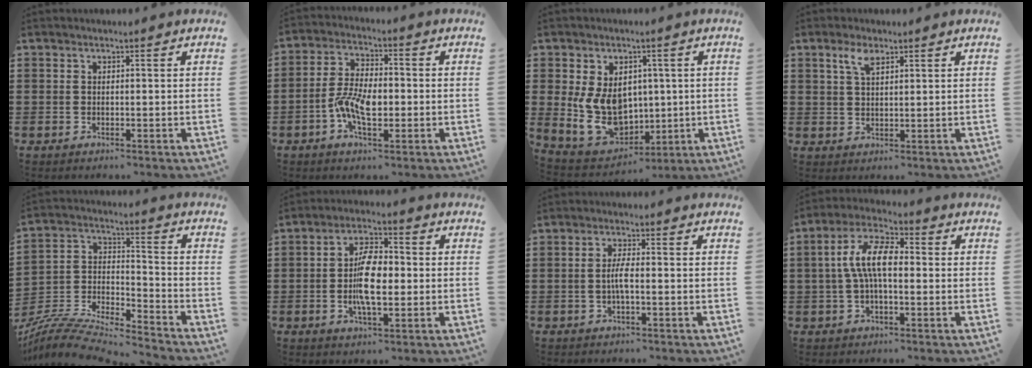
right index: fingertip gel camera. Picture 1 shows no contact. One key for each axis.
{"total": 7.0, "fx": -2.0, "fy": 3.4, "fz": 5.8, "tx": -0.135, "ty": 0.000, "tz": -0.044}
{"total": 10.3, "fx": 0.9, "fy": 8.1, "fz": 6.3, "tx": -0.143, "ty": -0.003, "tz": 0.017}
{"total": 3.4, "fx": 2.1, "fy": 1.2, "fz": 2.4, "tx": -0.055, "ty": 0.006, "tz": 0.037}
{"total": 7.6, "fx": -7.1, "fy": 1.2, "fz": 2.4, "tx": -0.060, "ty": -0.005, "tz": -0.146}
{"total": 7.9, "fx": -1.0, "fy": 3.1, "fz": 7.2, "tx": -0.147, "ty": 0.004, "tz": -0.023}
{"total": 3.0, "fx": -0.6, "fy": 0.5, "fz": 2.9, "tx": -0.061, "ty": -0.003, "tz": -0.014}
{"total": 8.4, "fx": 0.0, "fy": 3.6, "fz": 7.6, "tx": -0.165, "ty": 0.004, "tz": -0.006}